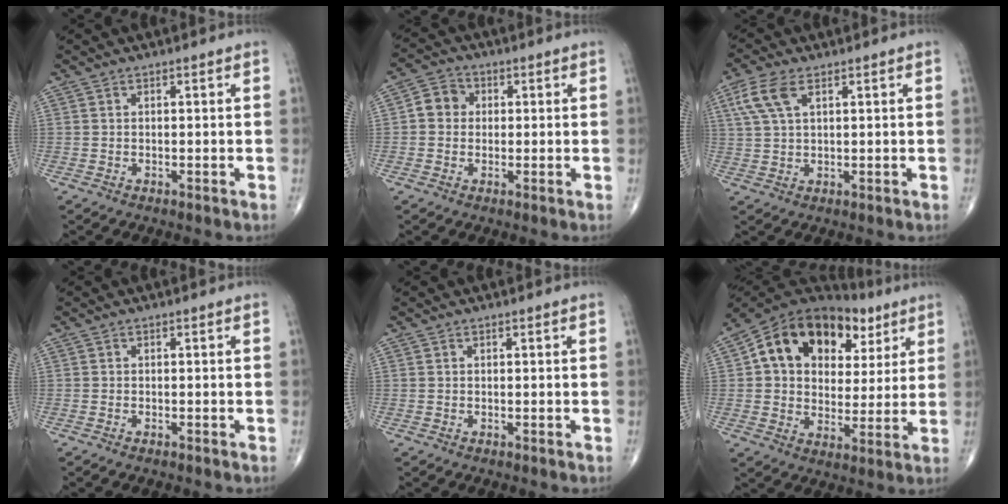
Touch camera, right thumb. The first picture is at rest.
{"total": 4.9, "force": [0.3, 4.4, 2.1], "torque": [-0.020, 0.012, -0.005]}
{"total": 6.3, "force": [2.7, 3.0, 4.9], "torque": [-0.118, 0.010, 0.058]}
{"total": 0.5, "force": [-0.4, 0.2, 0.3], "torque": [-0.009, 0.001, -0.008]}
{"total": 0.0}
{"total": 20.8, "force": [7.9, 14.4, 12.9], "torque": [-0.172, 0.017, 0.126]}